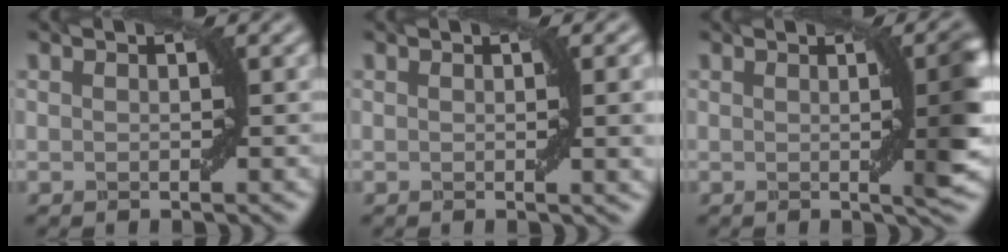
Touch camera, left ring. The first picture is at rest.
{"total": 3.1, "force": [0.4, 0.6, 3.0], "torque": [-0.032, 0.003, 0.007]}
{"total": 5.8, "force": [0.3, 1.3, 5.6], "torque": [-0.055, 0.006, 0.002]}